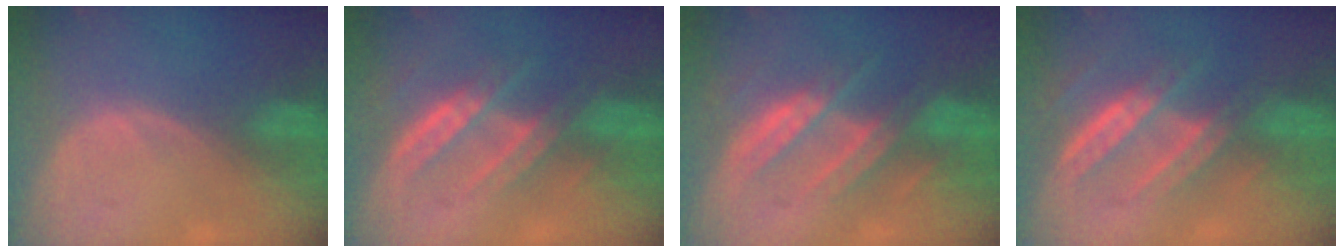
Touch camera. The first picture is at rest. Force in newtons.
{"total": 7.1, "press": 6.6, "slide": 2.6}
{"total": 7.9, "press": 7.3, "slide": 2.9}
{"total": 7.9, "press": 7.0, "slide": 3.6}